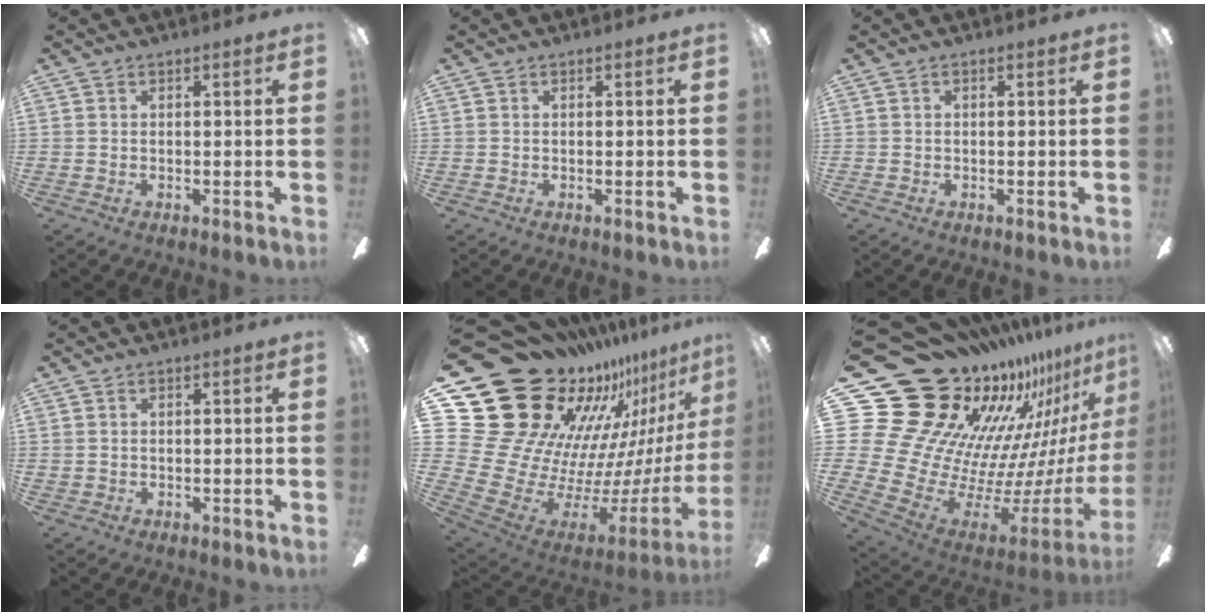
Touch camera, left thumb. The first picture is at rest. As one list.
[{"total": 0.0}, {"total": 0.0}, {"total": 0.7, "force": [0.3, 0.7, 0.0], "torque": [0.000, 0.006, 0.003]}, {"total": 32.1, "force": [18.9, 19.0, 17.6], "torque": [-0.282, -0.214, 0.420]}, {"total": 27.9, "force": [18.5, 16.2, 13.1], "torque": [-0.199, -0.220, 0.404]}]